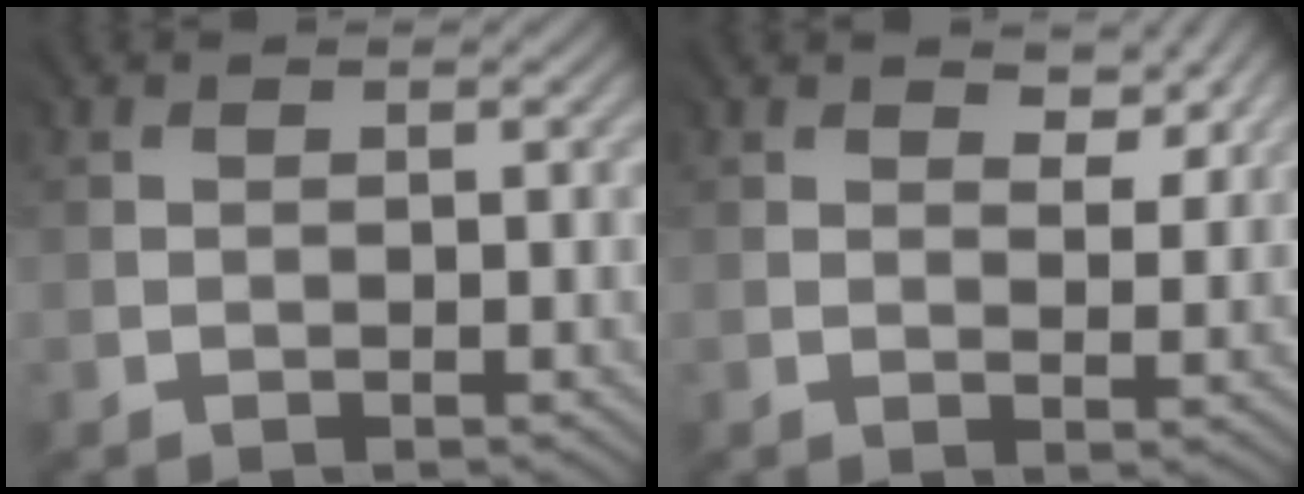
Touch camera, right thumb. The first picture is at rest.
{"total": 3.7, "force": [2.1, 2.0, 2.3], "torque": [-0.034, -0.009, 0.034]}